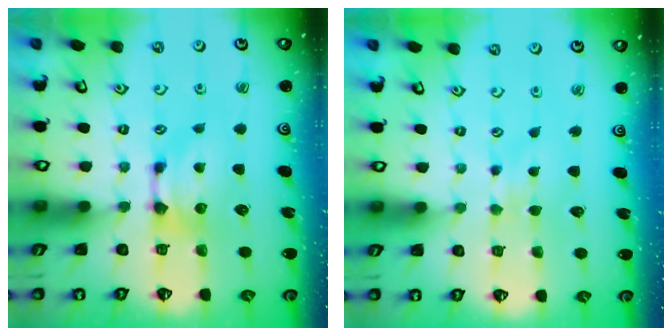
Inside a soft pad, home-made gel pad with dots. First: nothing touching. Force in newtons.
{"total": 2.6, "press": 2.5, "slide": 0.3}